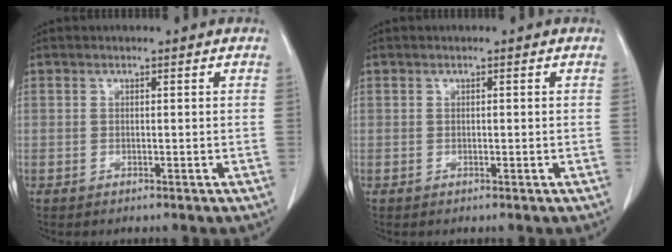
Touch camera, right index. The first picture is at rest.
{"total": 0.0}